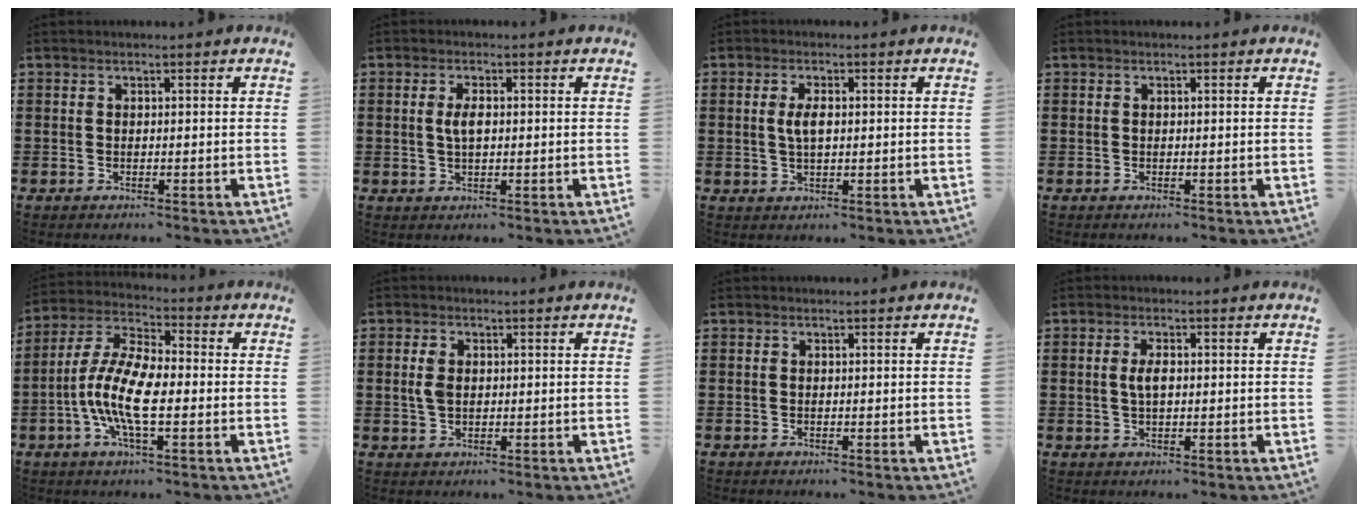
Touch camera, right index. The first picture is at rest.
{"total": 2.9, "force": [0.3, 1.1, 2.7], "torque": [-0.054, 0.004, 0.002]}
{"total": 3.3, "force": [0.3, 1.3, 3.0], "torque": [-0.069, 0.002, 0.001]}
{"total": 0.0}
{"total": 10.4, "force": [-2.5, 3.5, 9.5], "torque": [-0.221, -0.013, -0.054]}
{"total": 2.8, "force": [0.5, 1.6, 2.2], "torque": [-0.048, 0.007, 0.009]}
{"total": 0.0}
{"total": 2.9, "force": [0.3, 1.2, 2.7], "torque": [-0.055, 0.004, 0.002]}